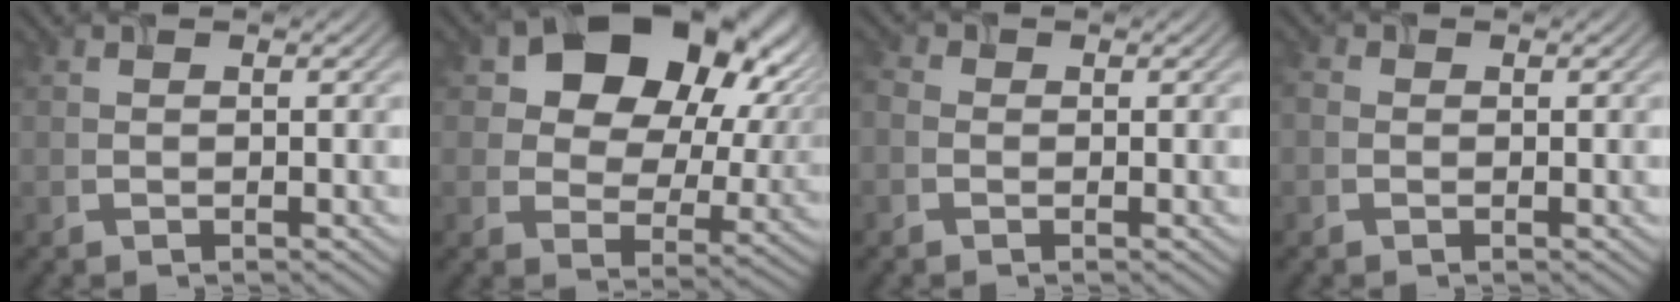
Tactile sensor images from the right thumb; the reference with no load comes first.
{"total": 15.8, "force": [6.8, 11.1, 9.0], "torque": [-0.132, 0.009, 0.121]}
{"total": 1.6, "force": [-0.8, 1.1, 0.8], "torque": [-0.016, -0.004, -0.010]}
{"total": 0.9, "force": [-0.4, 0.7, 0.4], "torque": [-0.007, -0.005, -0.002]}